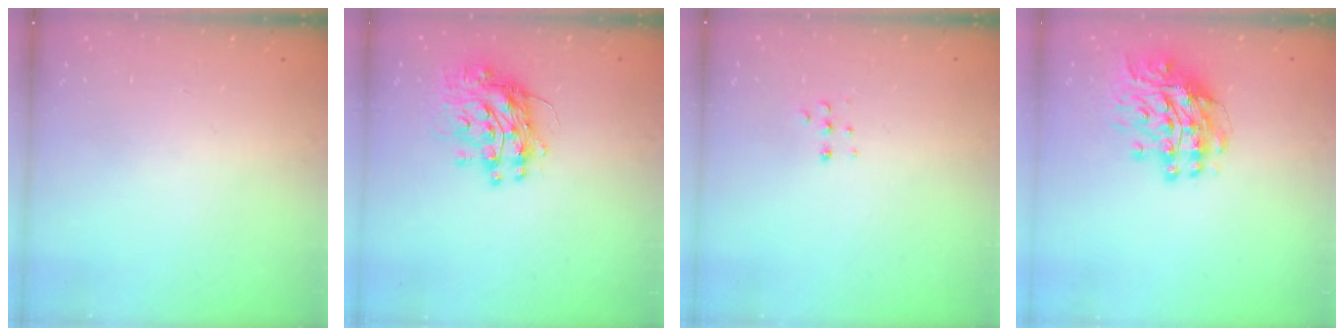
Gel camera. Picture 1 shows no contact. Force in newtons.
{"total": 11.7, "press": 11.6, "slide": 1.2}
{"total": 3.8, "press": 3.7, "slide": 0.9}
{"total": 11.7, "press": 11.6, "slide": 1.2}